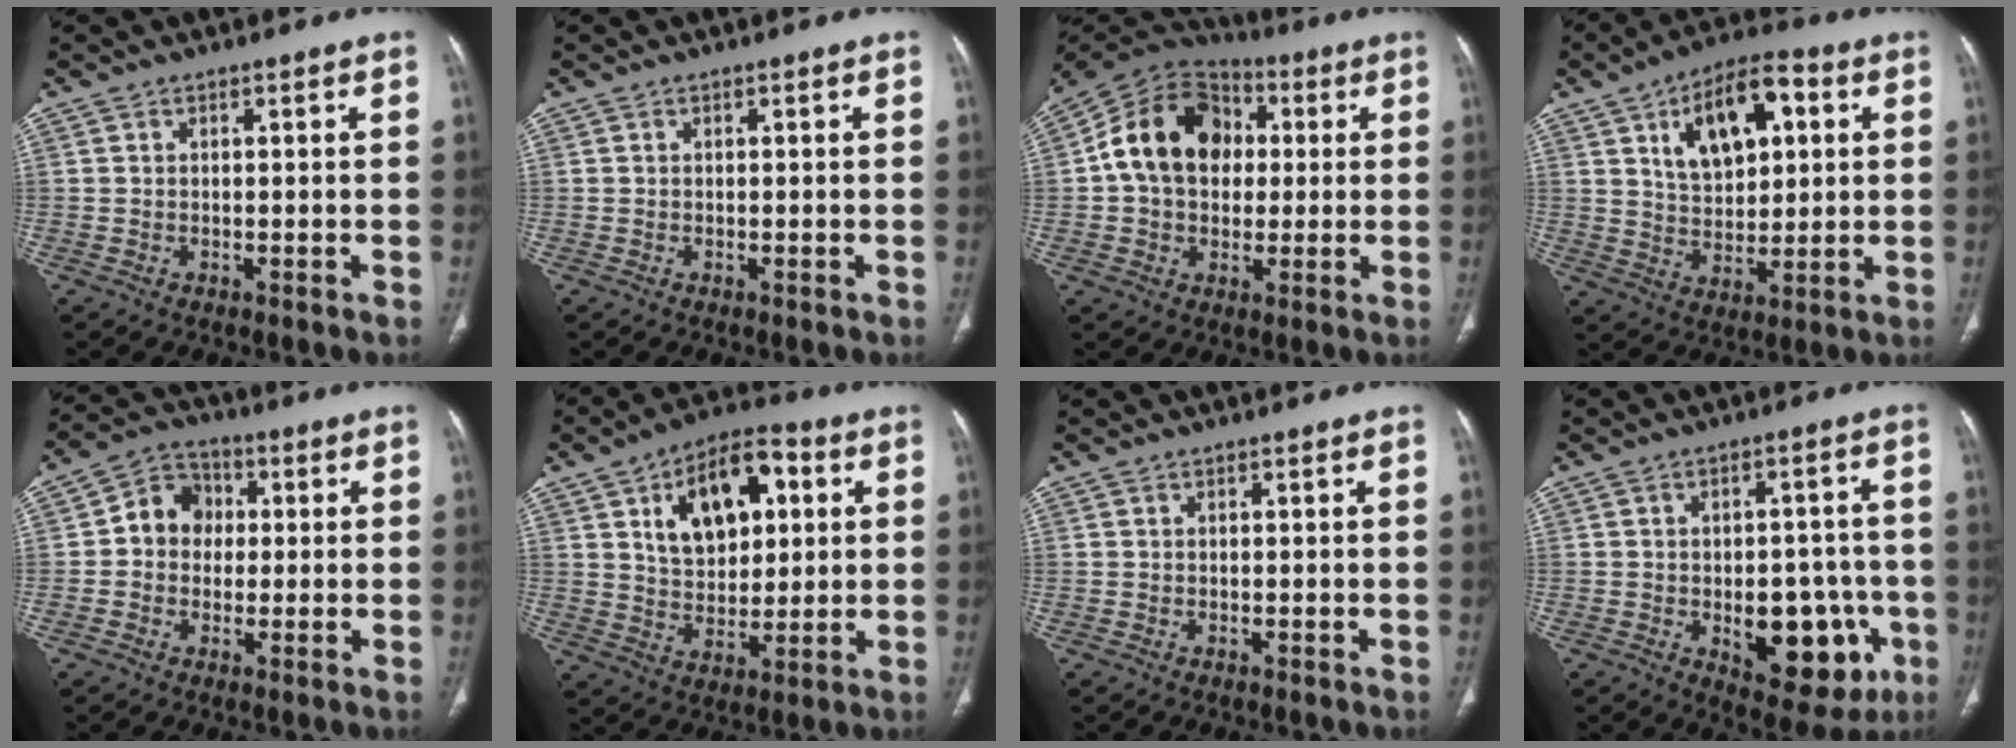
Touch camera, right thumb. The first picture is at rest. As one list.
[{"total": 0.0}, {"total": 17.0, "force": [2.0, 12.9, 10.9], "torque": [-0.162, 0.028, 0.024]}, {"total": 15.0, "force": [5.1, 8.2, 11.5], "torque": [-0.154, 0.001, 0.085]}, {"total": 8.0, "force": [0.5, 7.0, 3.9], "torque": [-0.034, 0.020, -0.006]}, {"total": 16.1, "force": [5.1, 9.7, 11.9], "torque": [-0.151, 0.002, 0.083]}, {"total": 0.0}, {"total": 15.9, "force": [-4.6, 8.8, 12.4], "torque": [-0.119, 0.019, -0.042]}]